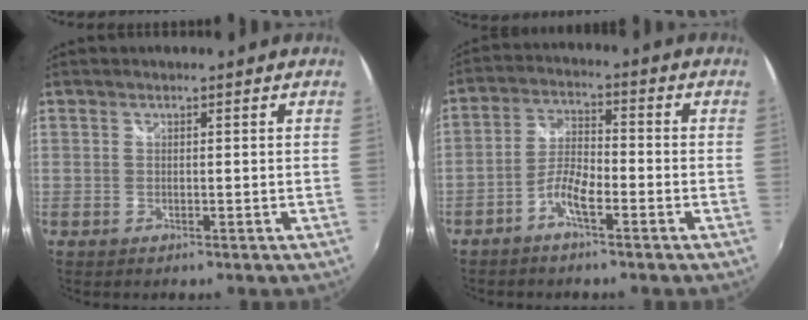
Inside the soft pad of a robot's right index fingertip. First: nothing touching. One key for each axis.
{"total": 5.4, "fx": -3.3, "fy": 1.4, "fz": 4.0, "tx": -0.091, "ty": 0.010, "tz": -0.064}